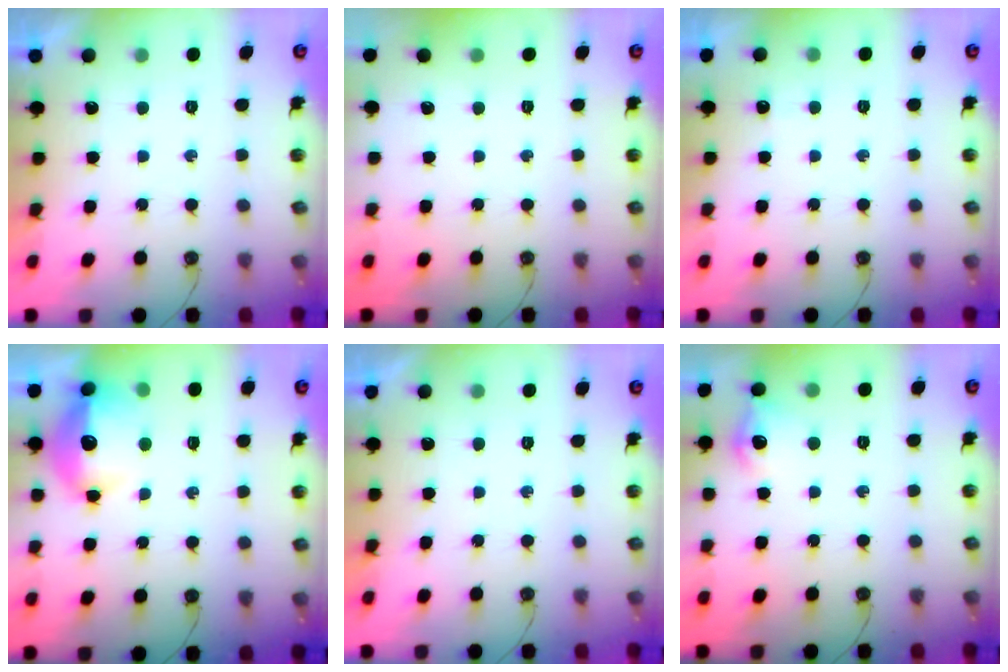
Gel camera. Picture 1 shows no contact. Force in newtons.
{"total": 0.0}
{"total": 2.5, "press": 2.4, "slide": 0.5}
{"total": 15.0, "press": 14.9, "slide": 1.4}
{"total": 0.0}
{"total": 9.0, "press": 8.9, "slide": 0.9}